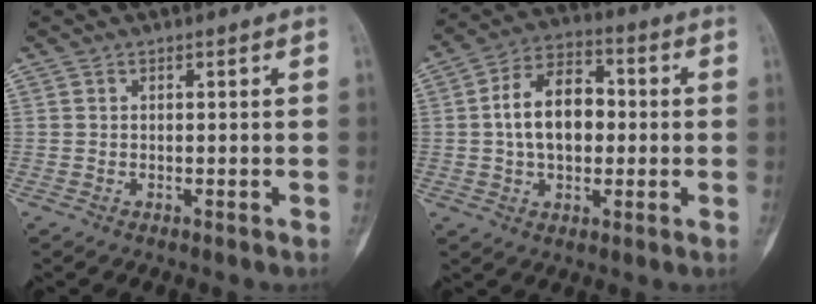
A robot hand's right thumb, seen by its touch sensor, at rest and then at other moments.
{"total": 12.6, "force": [0.3, 8.2, 9.5], "torque": [-0.145, 0.023, 0.000]}